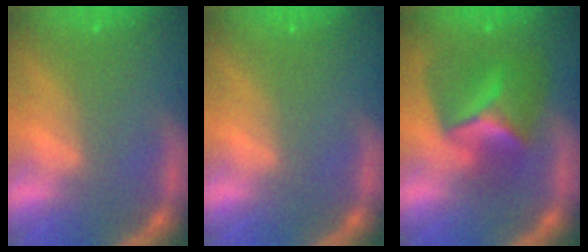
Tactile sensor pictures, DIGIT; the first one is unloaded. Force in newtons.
{"total": 0.0}
{"total": 6.9}